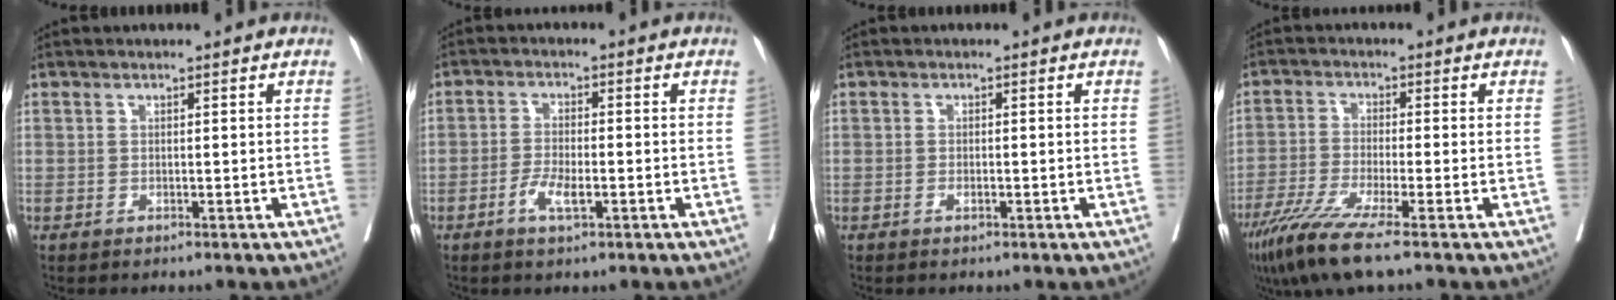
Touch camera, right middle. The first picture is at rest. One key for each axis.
{"total": 4.0, "fx": -1.8, "fy": 1.0, "fz": 3.4, "tx": -0.065, "ty": 0.001, "tz": -0.032}
{"total": 0.8, "fx": -0.4, "fy": 0.2, "fz": 0.7, "tx": -0.013, "ty": 0.001, "tz": -0.006}
{"total": 8.4, "fx": -5.8, "fy": -0.4, "fz": 6.1, "tx": -0.113, "ty": -0.025, "tz": -0.107}